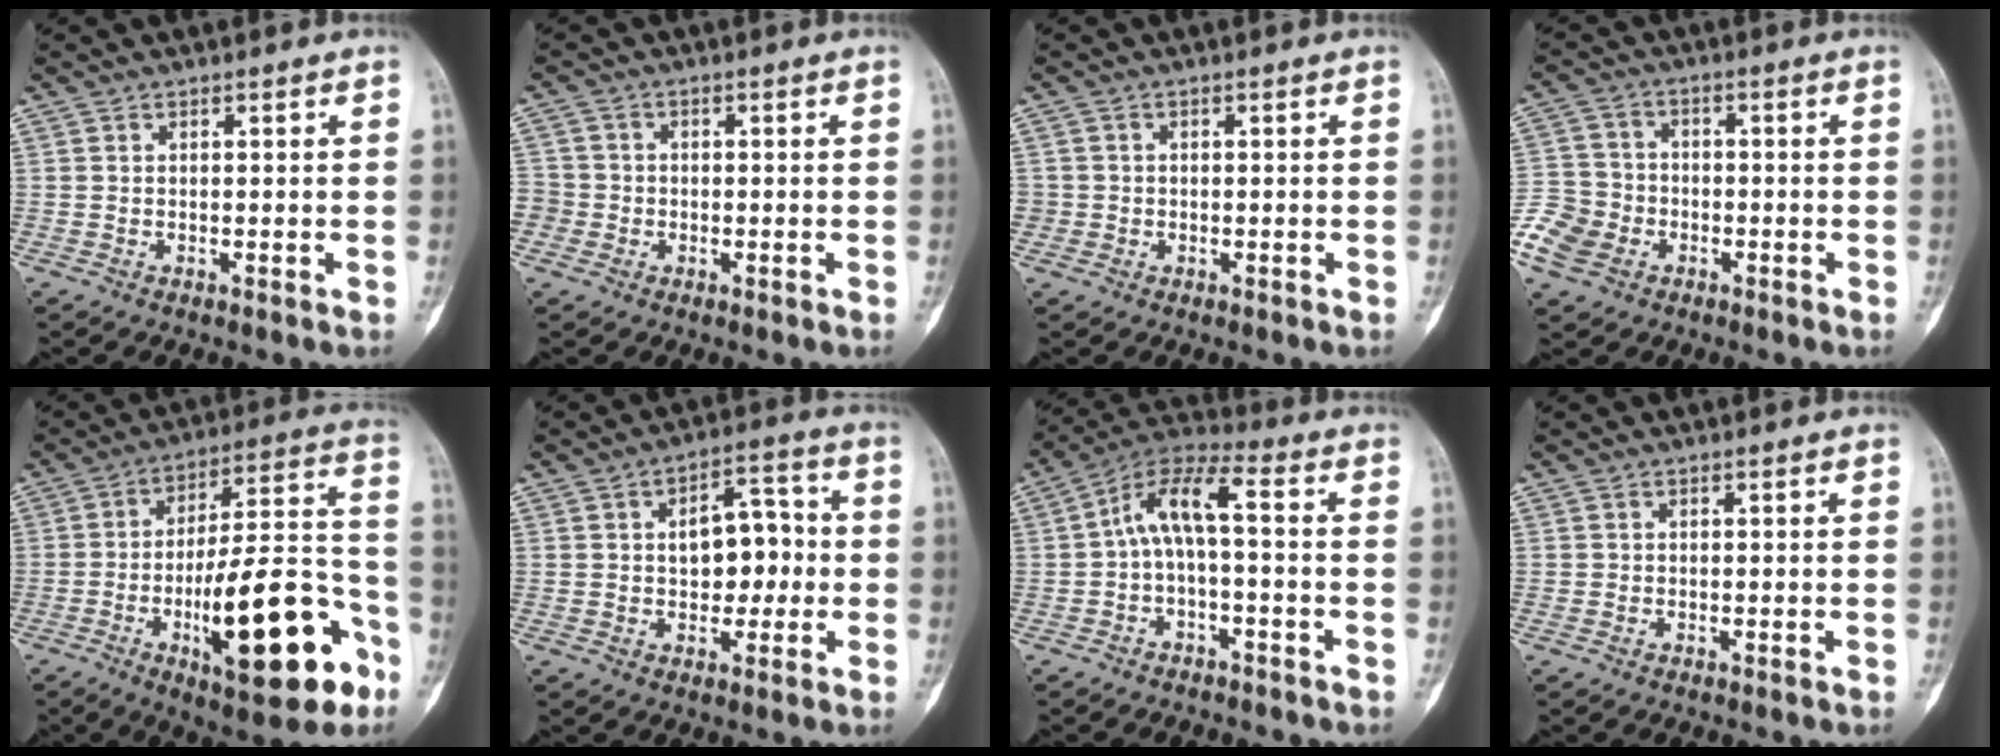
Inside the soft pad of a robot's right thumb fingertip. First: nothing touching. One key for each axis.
{"total": 5.0, "fx": -1.5, "fy": 4.7, "fz": 0.9, "tx": -0.011, "ty": 0.012, "tz": -0.032}
{"total": 3.1, "fx": -0.5, "fy": 3.1, "fz": 0.2, "tx": 0.014, "ty": 0.008, "tz": -0.011}
{"total": 9.1, "fx": -4.1, "fy": 7.1, "fz": 4.0, "tx": -0.072, "ty": 0.018, "tz": -0.082}
{"total": 24.9, "fx": -10.1, "fy": 8.2, "fz": 21.2, "tx": -0.296, "ty": 0.057, "tz": -0.144}
{"total": 9.2, "fx": 0.0, "fy": 5.8, "fz": 7.2, "tx": -0.071, "ty": 0.027, "tz": -0.005}
{"total": 8.6, "fx": -0.9, "fy": 2.9, "fz": 8.0, "tx": -0.154, "ty": 0.052, "tz": -0.022}
{"total": 0.0}